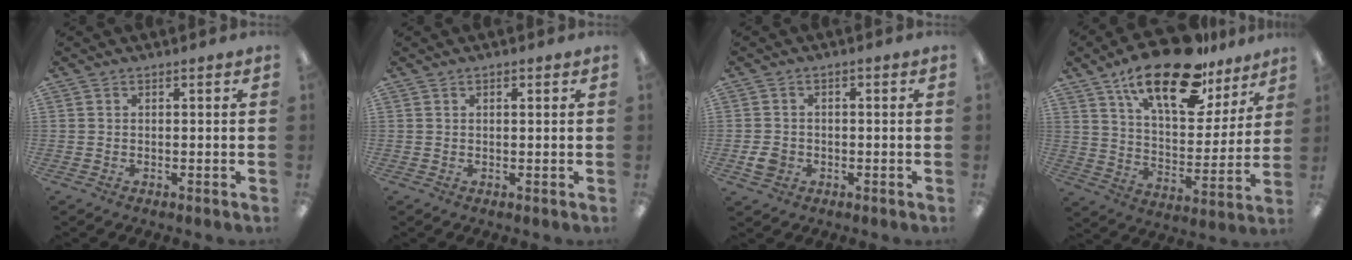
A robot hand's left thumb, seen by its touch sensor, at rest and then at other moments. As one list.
[{"total": 0.7, "force": [0.5, 0.3, 0.5], "torque": [-0.002, -0.001, 0.007]}, {"total": 3.7, "force": [-1.1, 3.1, 1.7], "torque": [-0.024, 0.001, -0.021]}, {"total": 22.3, "force": [14.6, 9.3, 14.1], "torque": [-0.220, -0.082, 0.247]}]